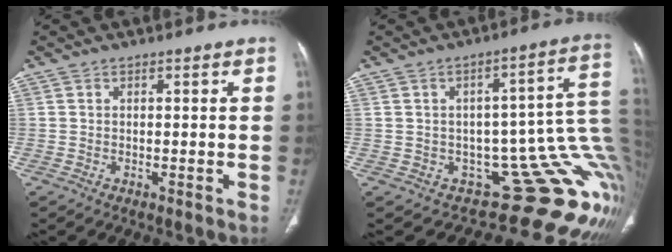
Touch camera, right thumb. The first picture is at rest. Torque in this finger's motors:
{"motor_torque": [1.72, -1.44, 0.31, -0.95, -0.04]}